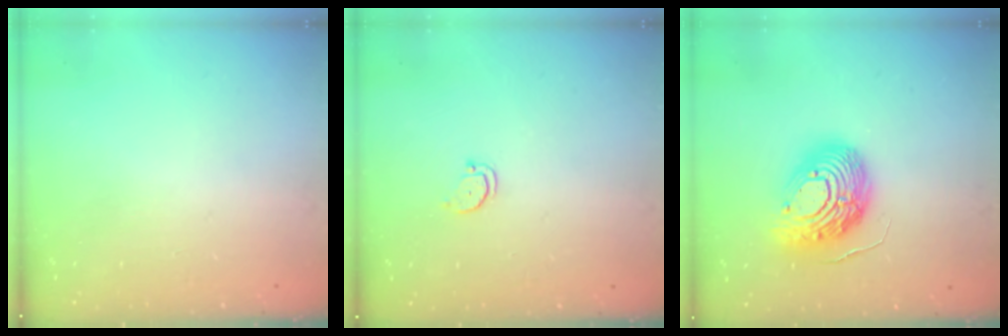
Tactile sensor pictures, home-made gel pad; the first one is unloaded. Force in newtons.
{"total": 2.2, "press": 2.2, "slide": 0.2}
{"total": 17.3, "press": 17.2, "slide": 1.6}